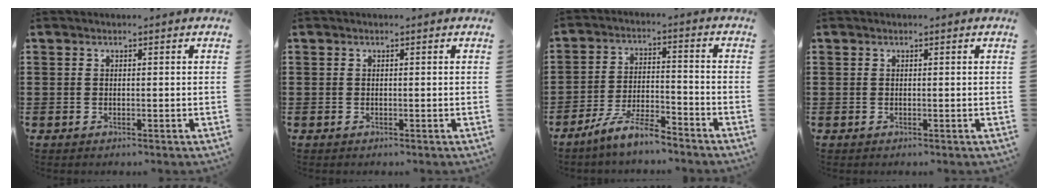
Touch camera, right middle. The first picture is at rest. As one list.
[{"total": 0.0}, {"total": 6.7, "force": [-5.7, 0.7, 3.4], "torque": [-0.079, -0.004, -0.112]}, {"total": 0.0}]